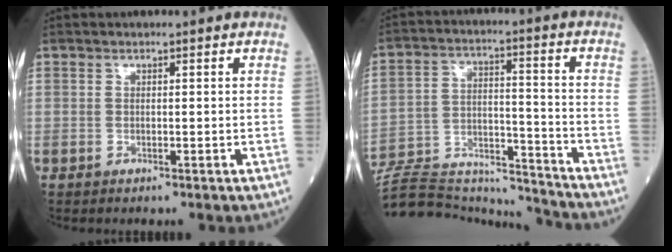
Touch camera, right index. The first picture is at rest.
{"total": 20.3, "force": [-19.5, 3.1, 4.4], "torque": [-0.110, 0.021, -0.305]}